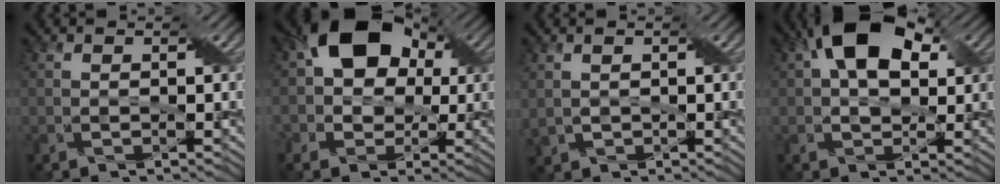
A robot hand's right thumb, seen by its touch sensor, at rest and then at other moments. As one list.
[{"total": 13.1, "force": [3.1, 10.4, 7.2], "torque": [-0.120, 0.033, 0.018]}, {"total": 1.8, "force": [0.4, 1.5, 0.9], "torque": [-0.029, -0.005, 0.009]}, {"total": 10.9, "force": [3.7, 6.5, 7.9], "torque": [-0.121, 0.026, 0.041]}]